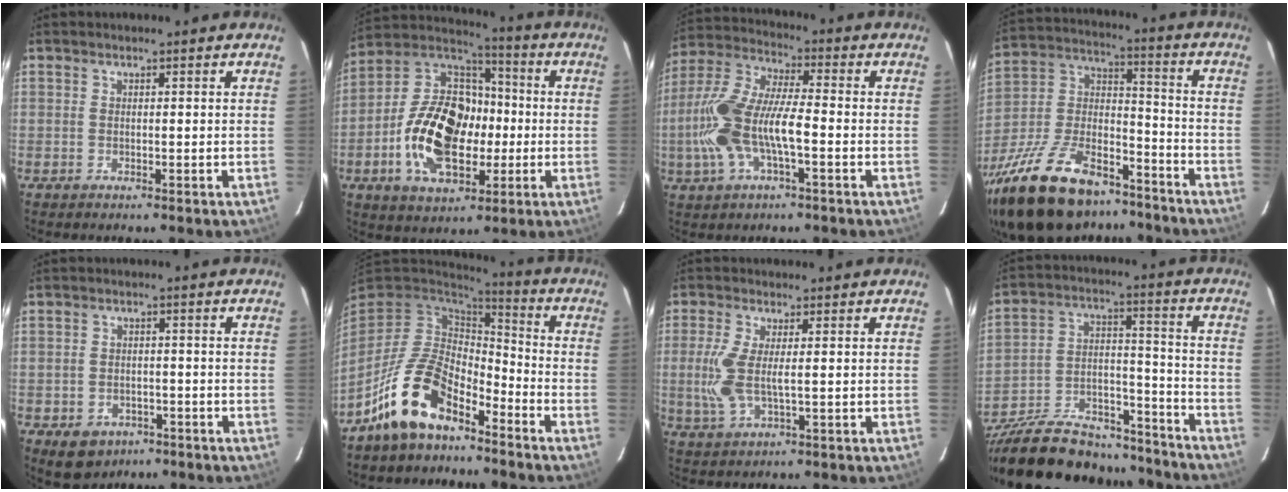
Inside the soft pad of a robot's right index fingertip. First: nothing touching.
{"total": 20.2, "force": [-3.8, 12.8, 15.1], "torque": [-0.306, 0.025, -0.061]}
{"total": 15.4, "force": [-3.6, 5.6, 13.9], "torque": [-0.296, 0.005, -0.073]}
{"total": 29.3, "force": [-20.7, 13.0, 16.2], "torque": [-0.335, 0.000, -0.329]}
{"total": 6.6, "force": [-3.8, 4.9, 2.3], "torque": [-0.053, 0.005, -0.042]}
{"total": 13.8, "force": [-8.8, 6.9, 8.0], "torque": [-0.170, 0.010, -0.162]}
{"total": 6.7, "force": [0.0, 2.2, 6.4], "torque": [-0.149, -0.003, 0.000]}
{"total": 28.6, "force": [-23.1, 11.0, 12.9], "torque": [-0.255, 0.021, -0.339]}